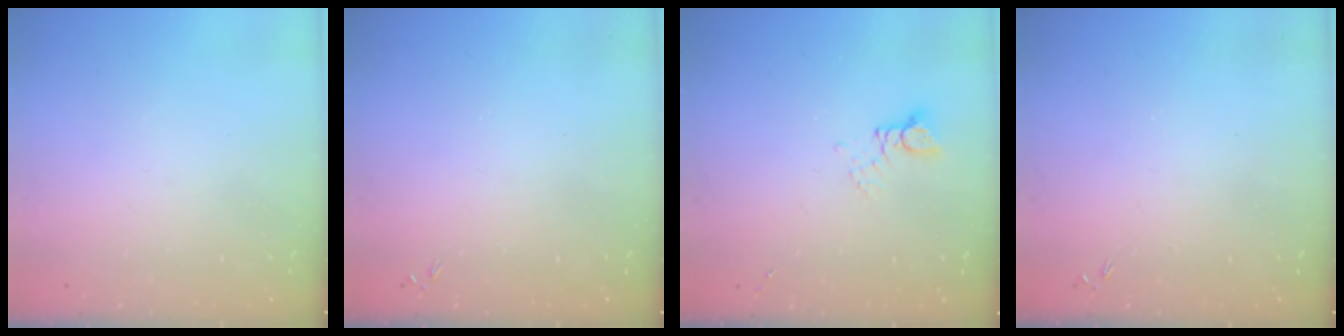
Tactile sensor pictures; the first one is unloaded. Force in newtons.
{"total": 0.0}
{"total": 2.6, "press": 2.6, "slide": 0.1}
{"total": 0.0}